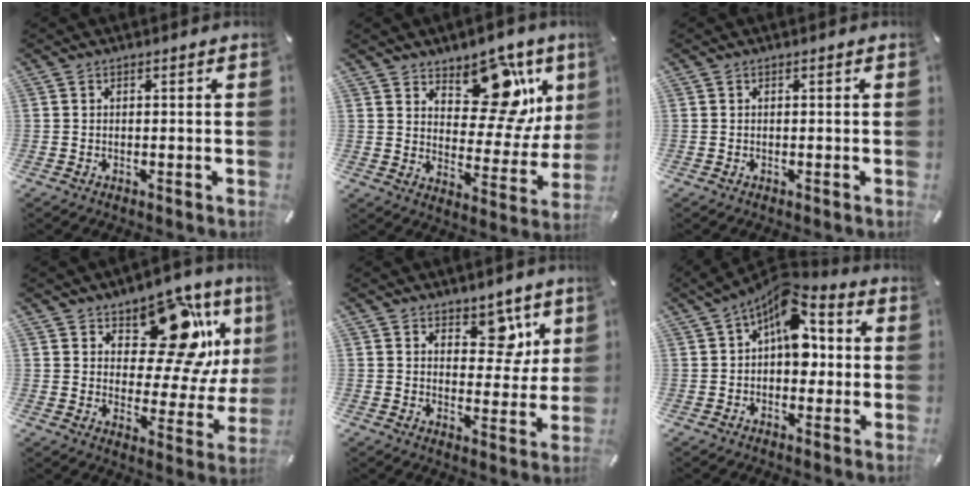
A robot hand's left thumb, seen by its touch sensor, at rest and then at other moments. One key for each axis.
{"total": 17.2, "fx": 10.5, "fy": 10.1, "fz": 9.1, "tx": -0.097, "ty": -0.082, "tz": 0.181}
{"total": 0.0}
{"total": 17.8, "fx": 10.3, "fy": 9.8, "fz": 10.7, "tx": -0.137, "ty": -0.076, "tz": 0.173}
{"total": 8.8, "fx": 5.1, "fy": 5.9, "fz": 4.1, "tx": -0.030, "ty": -0.035, "tz": 0.084}
{"total": 12.5, "fx": 3.4, "fy": 7.6, "fz": 9.2, "tx": -0.126, "ty": -0.024, "tz": 0.061}